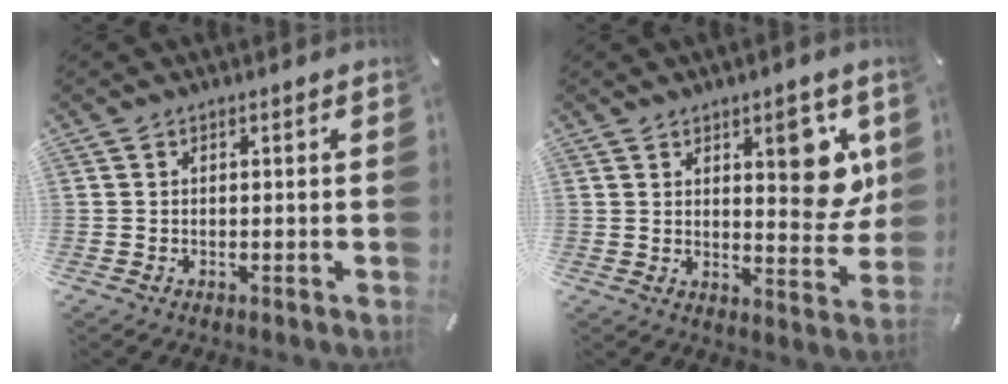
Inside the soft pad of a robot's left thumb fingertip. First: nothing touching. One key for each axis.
{"total": 11.5, "fx": 4.8, "fy": 4.9, "fz": 9.3, "tx": -0.102, "ty": -0.028, "tz": 0.073}